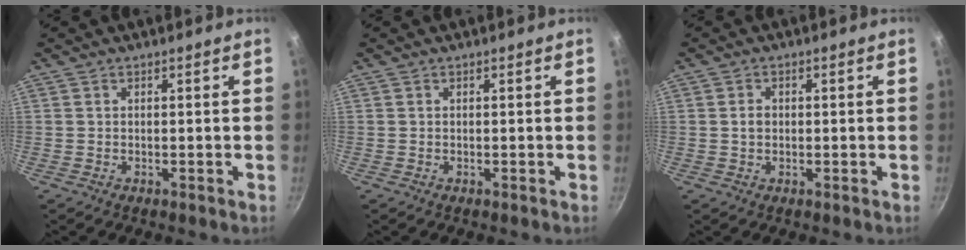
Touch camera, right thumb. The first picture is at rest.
{"total": 0.0}
{"total": 2.0, "force": [0.1, 1.6, 1.2], "torque": [-0.016, 0.005, 0.000]}